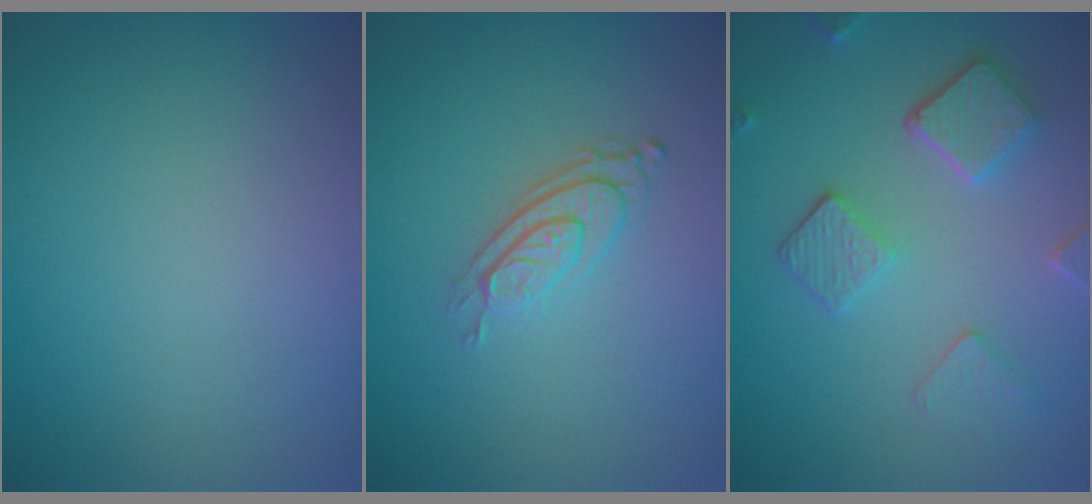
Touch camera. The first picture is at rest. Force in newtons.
{"total": 2.8, "press": 2.0, "slide": 1.9}
{"total": 4.7, "press": 3.7, "slide": 3.0}